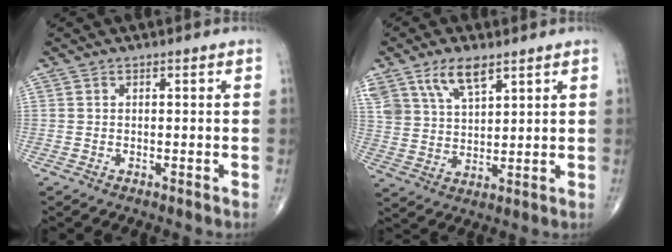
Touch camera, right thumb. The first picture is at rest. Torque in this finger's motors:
{"motor_torque": [-1.09, 1.20, 0.74, 0.65, 0.05]}